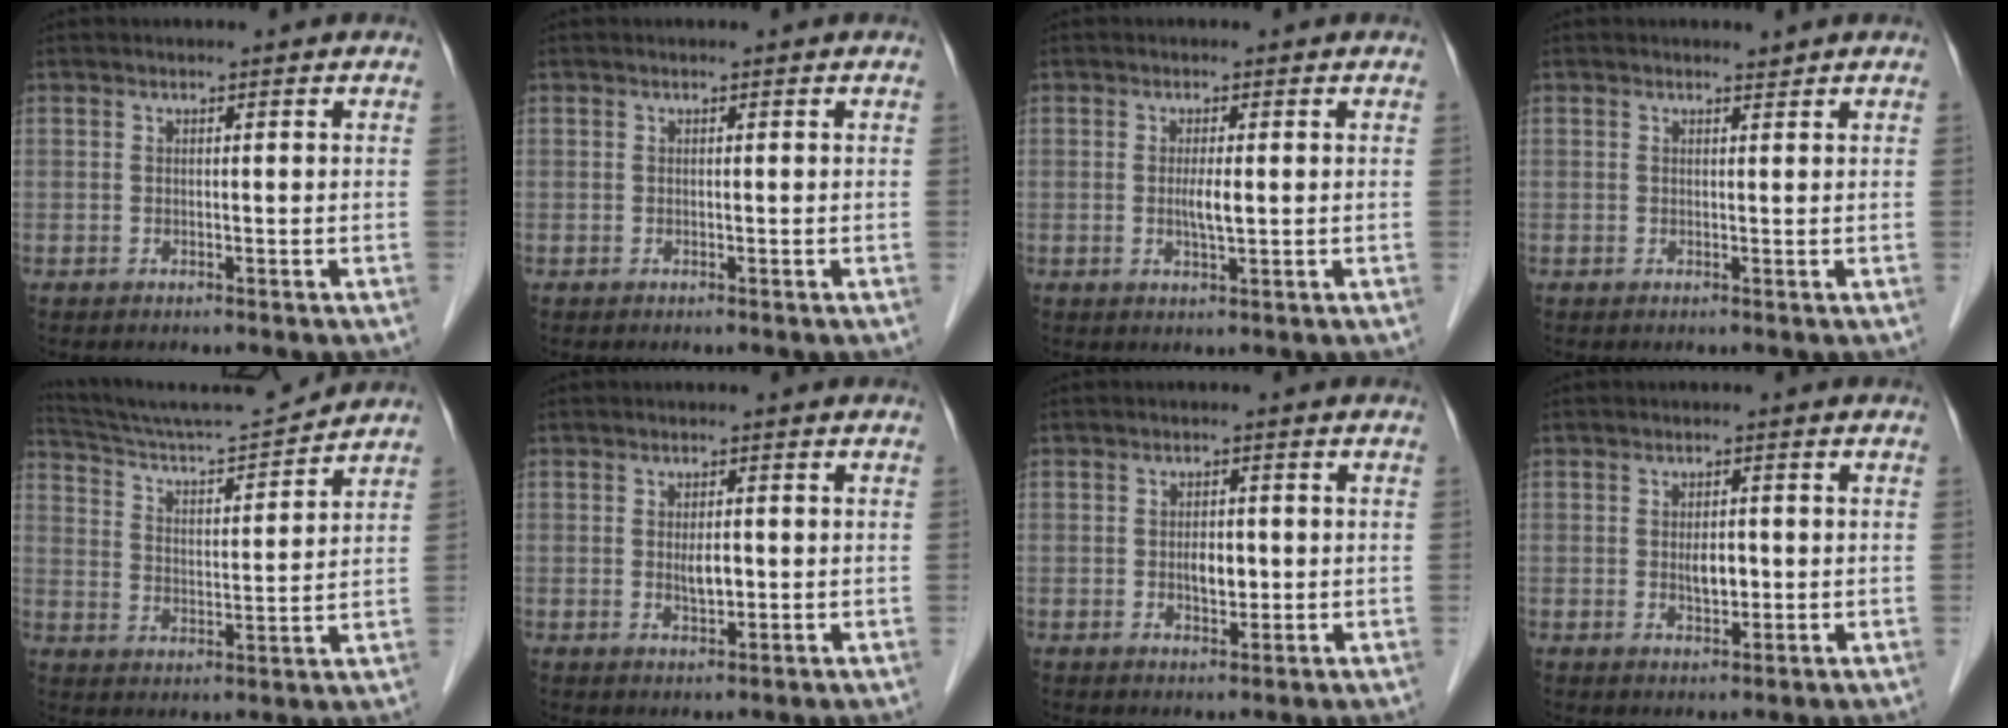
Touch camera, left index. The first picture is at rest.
{"total": 0.0}
{"total": 2.3, "force": [0.0, 0.2, 2.3], "torque": [-0.045, -0.003, 0.000]}
{"total": 0.5, "force": [0.5, -0.1, -0.1], "torque": [-0.008, -0.007, 0.008]}
{"total": 13.2, "force": [12.8, -0.9, 3.1], "torque": [-0.065, -0.001, 0.213]}
{"total": 2.4, "force": [0.0, 0.8, 2.2], "torque": [-0.041, -0.001, 0.001]}
{"total": 2.9, "force": [-0.2, 1.5, 2.5], "torque": [-0.041, 0.002, -0.002]}
{"total": 2.7, "force": [-0.1, 1.2, 2.5], "torque": [-0.043, 0.001, -0.001]}